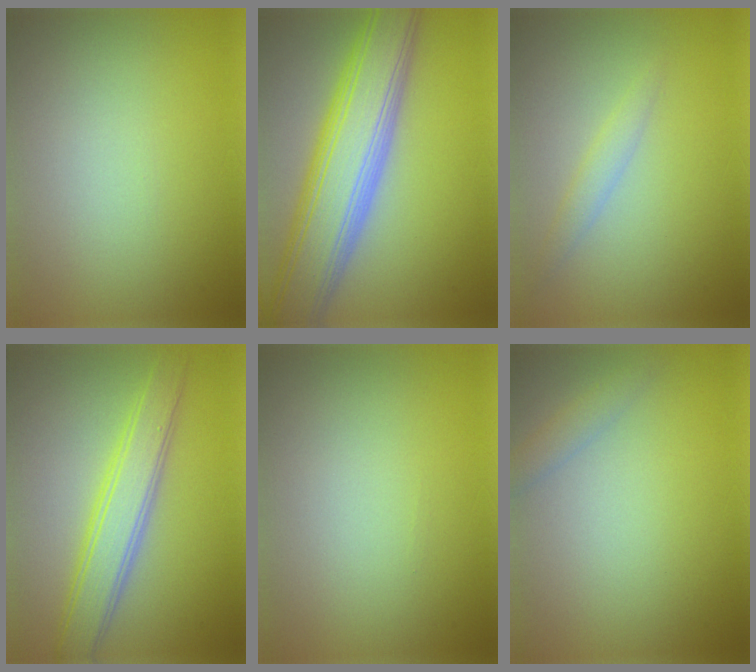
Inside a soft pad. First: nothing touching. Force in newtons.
{"total": 9.9, "press": 9.9, "slide": 0.4}
{"total": 1.4, "press": 1.4, "slide": 0.1}
{"total": 4.7, "press": 4.7, "slide": 0.1}
{"total": 0.0}
{"total": 1.4, "press": 1.4, "slide": 0.0}